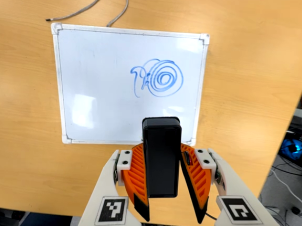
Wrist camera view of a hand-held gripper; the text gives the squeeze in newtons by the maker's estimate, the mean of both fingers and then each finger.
{"total": 4.8, "left": 4.5, "right": 5.2}